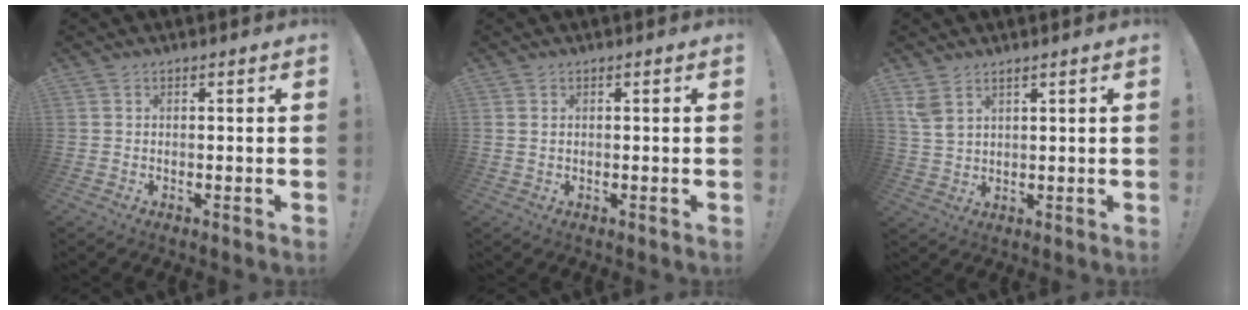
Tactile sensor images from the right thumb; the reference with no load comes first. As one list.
[{"total": 0.8, "force": [0.5, 0.3, 0.5], "torque": [-0.011, 0.001, 0.009]}, {"total": 4.4, "force": [2.9, 2.0, 2.7], "torque": [-0.047, -0.015, 0.056]}]